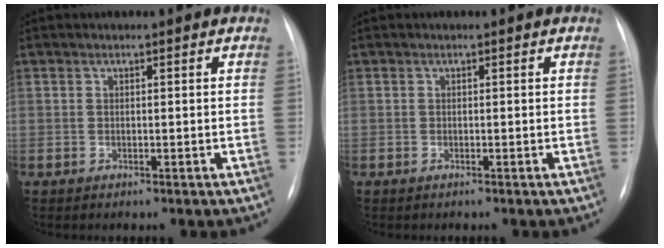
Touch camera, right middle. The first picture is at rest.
{"total": 0.0}